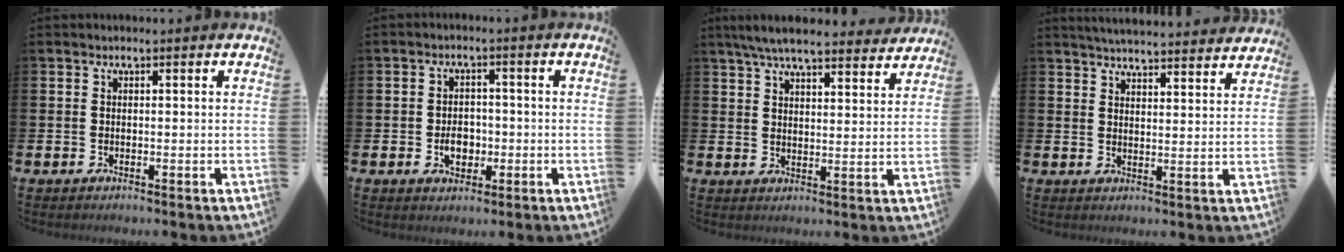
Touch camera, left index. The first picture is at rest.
{"total": 3.5, "force": [-0.8, 2.6, 2.2], "torque": [-0.024, -0.002, -0.022]}
{"total": 6.9, "force": [6.4, 1.1, 2.2], "torque": [-0.056, -0.032, 0.114]}
{"total": 4.9, "force": [4.9, 0.1, 0.4], "torque": [-0.020, -0.033, 0.087]}